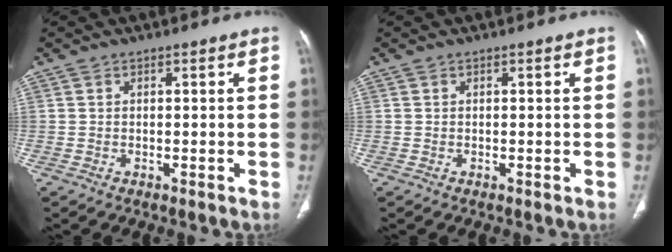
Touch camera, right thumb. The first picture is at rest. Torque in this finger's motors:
{"motor_torque": [0.00, 0.00, -0.11, 0.04, 0.00]}